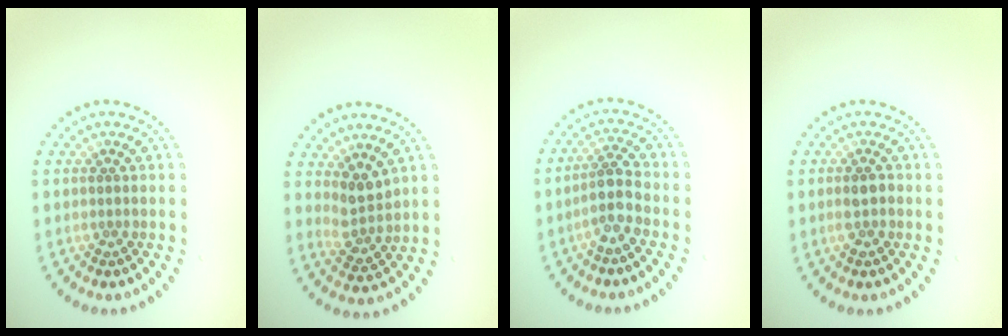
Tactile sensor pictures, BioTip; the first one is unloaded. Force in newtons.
{"total": 2.6, "press": 2.1, "slide": 1.5}
{"total": 2.6, "press": 2.2, "slide": 1.4}
{"total": 1.7, "press": 1.6, "slide": 0.3}